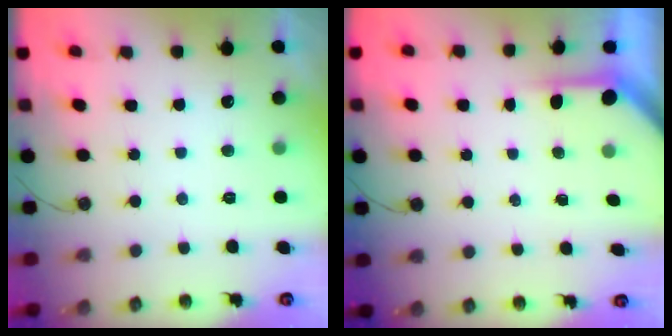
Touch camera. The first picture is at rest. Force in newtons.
{"total": 3.7, "press": 3.7, "slide": 0.3}